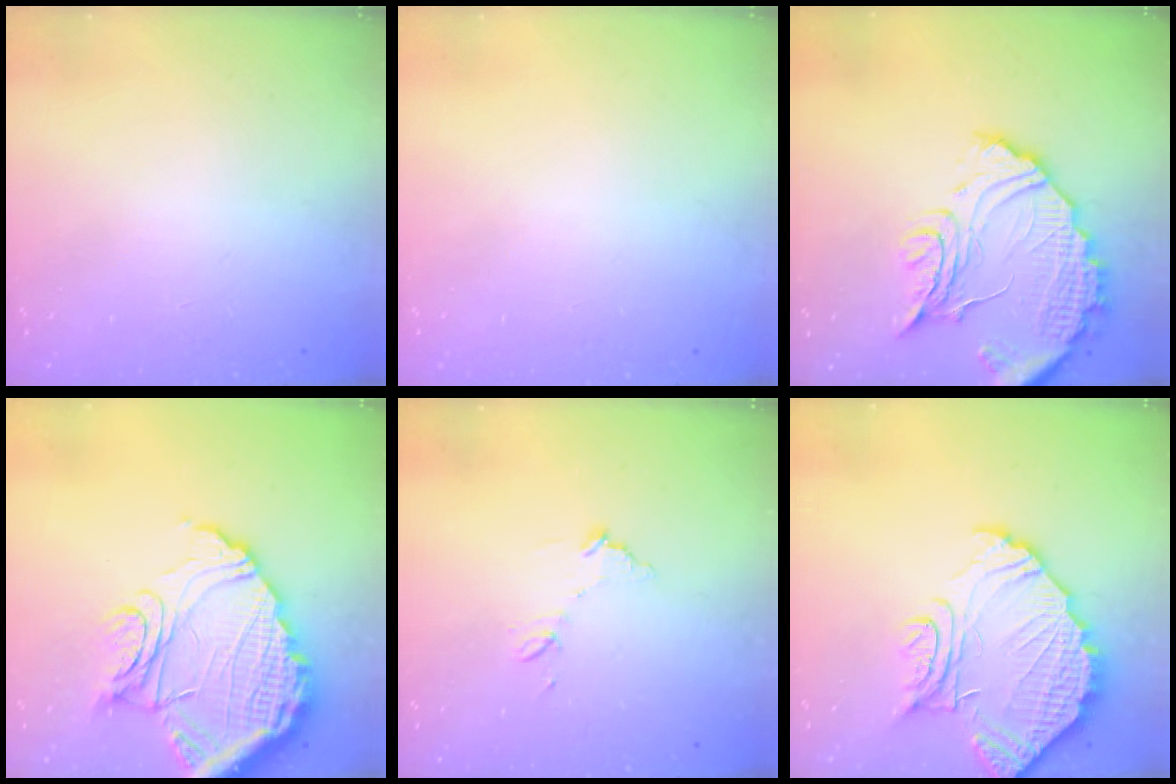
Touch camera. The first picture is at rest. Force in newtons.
{"total": 0.0}
{"total": 15.9, "press": 15.8, "slide": 1.2}
{"total": 21.0, "press": 20.9, "slide": 2.2}
{"total": 7.9, "press": 7.9, "slide": 0.5}
{"total": 14.6, "press": 14.6, "slide": 1.2}